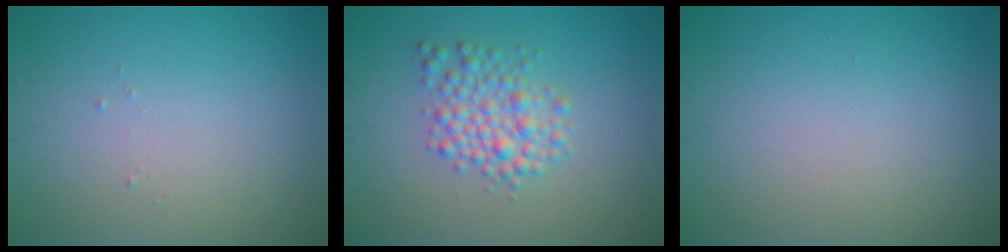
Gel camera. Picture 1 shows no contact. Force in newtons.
{"total": 3.3, "press": 3.3, "slide": 0.1}
{"total": 0.0}